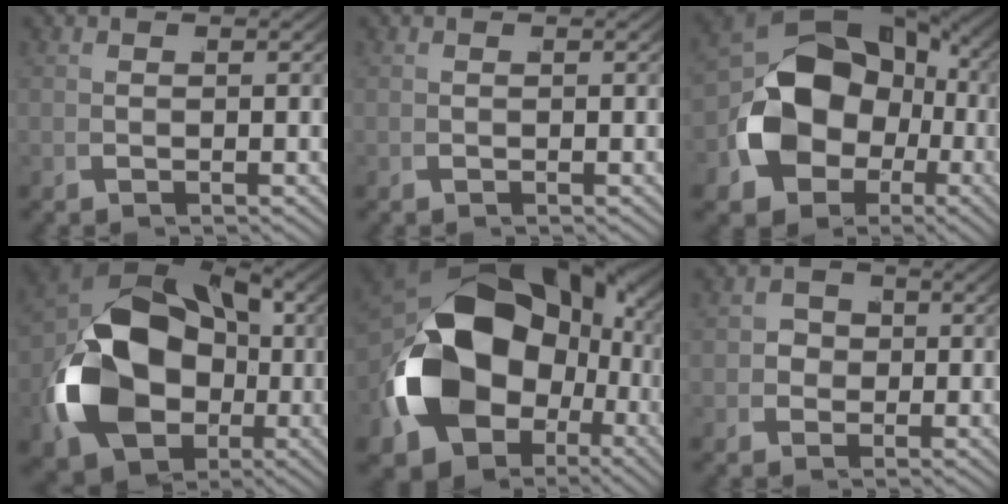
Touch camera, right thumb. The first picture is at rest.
{"total": 0.0}
{"total": 15.5, "force": [-1.9, 12.0, 9.6], "torque": [-0.213, -0.054, -0.012]}
{"total": 18.6, "force": [-1.8, 13.1, 13.0], "torque": [-0.306, -0.059, -0.005]}
{"total": 20.6, "force": [-2.1, 14.0, 14.9], "torque": [-0.298, -0.052, -0.012]}
{"total": 2.7, "force": [-0.1, 2.4, 1.1], "torque": [-0.017, -0.006, -0.003]}